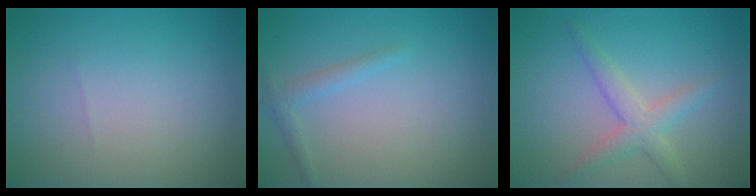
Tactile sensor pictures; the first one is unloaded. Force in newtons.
{"total": 1.3, "press": 1.3, "slide": 0.1}
{"total": 2.8, "press": 2.8, "slide": 0.1}